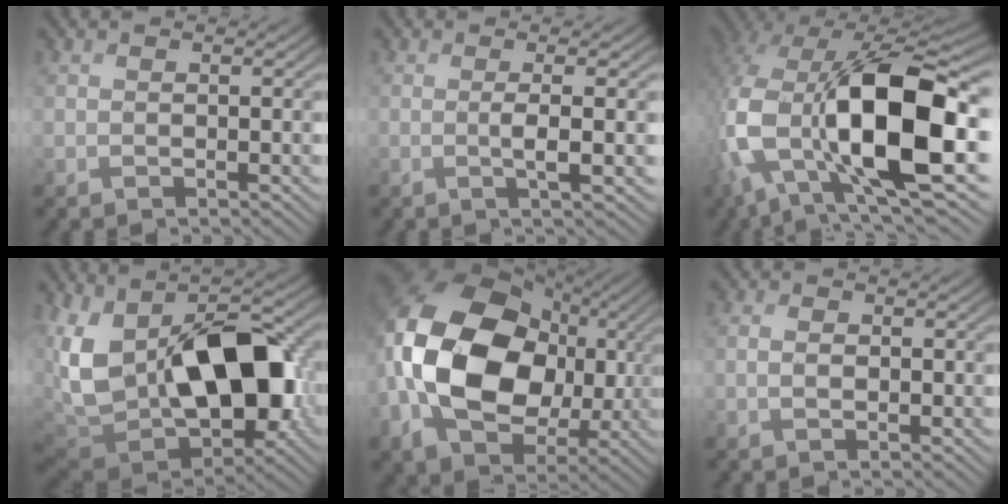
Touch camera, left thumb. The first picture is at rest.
{"total": 3.3, "force": [0.1, 0.5, 3.3], "torque": [-0.059, 0.005, -0.005]}
{"total": 18.8, "force": [-1.2, 10.4, 15.6], "torque": [-0.346, -0.043, -0.003]}
{"total": 19.1, "force": [0.7, 11.3, 15.4], "torque": [-0.331, -0.035, 0.027]}
{"total": 20.0, "force": [0.2, 14.8, 13.5], "torque": [-0.306, -0.010, 0.007]}
{"total": 1.8, "force": [0.0, 1.2, 1.4], "torque": [-0.022, -0.002, 0.000]}